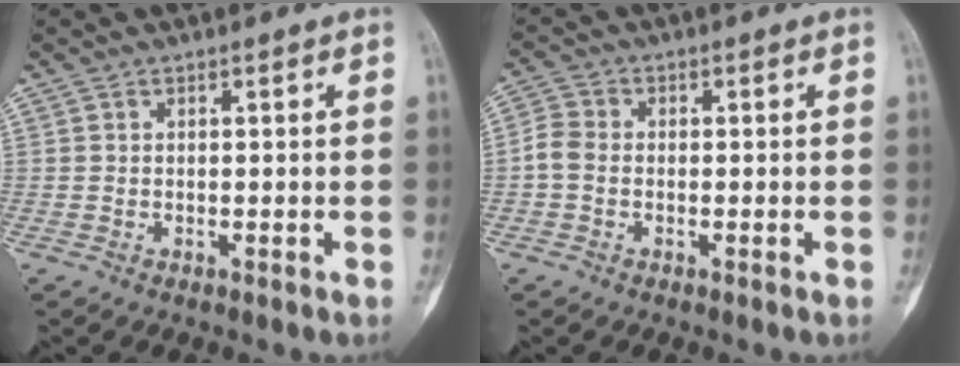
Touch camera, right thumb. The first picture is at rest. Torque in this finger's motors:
{"motor_torque": [0.45, -0.73, -0.32, -0.58, 0.01]}